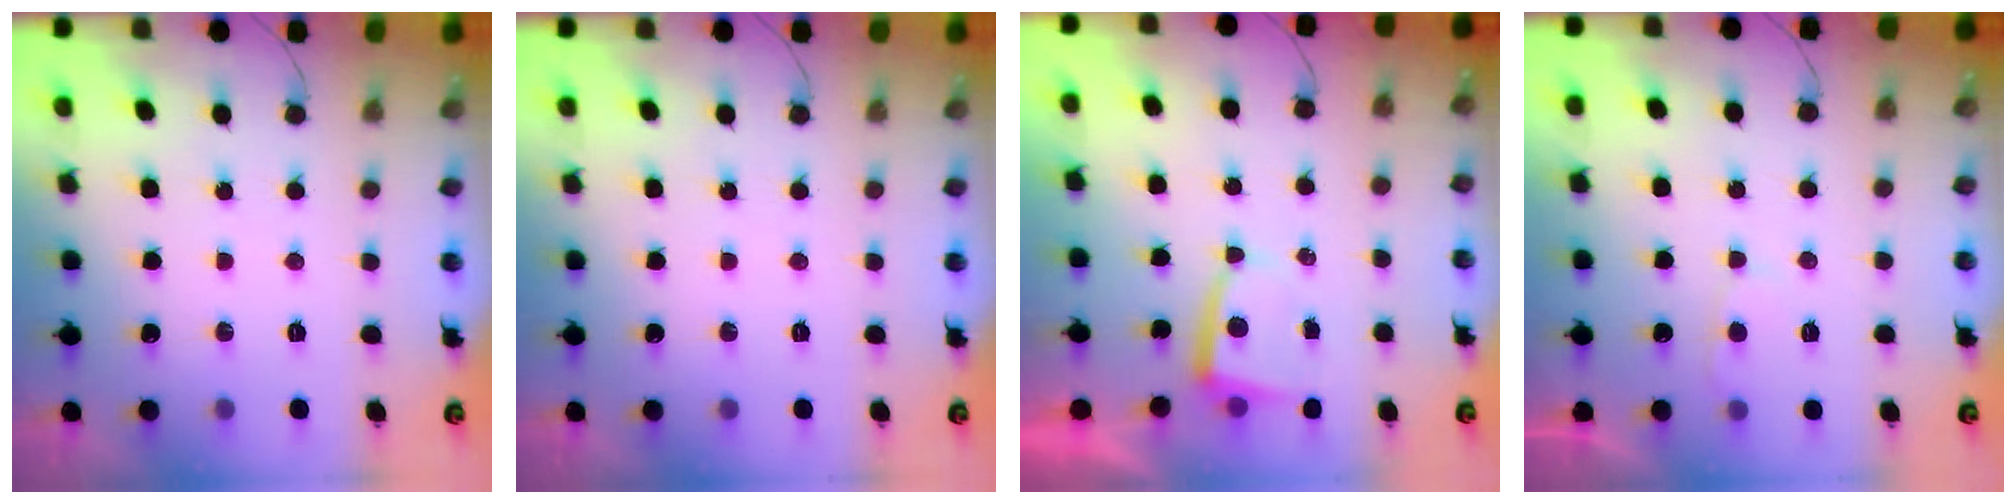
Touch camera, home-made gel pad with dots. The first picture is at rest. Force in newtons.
{"total": 0.0}
{"total": 2.8, "press": 2.7, "slide": 0.5}
{"total": 2.4, "press": 2.4, "slide": 0.4}